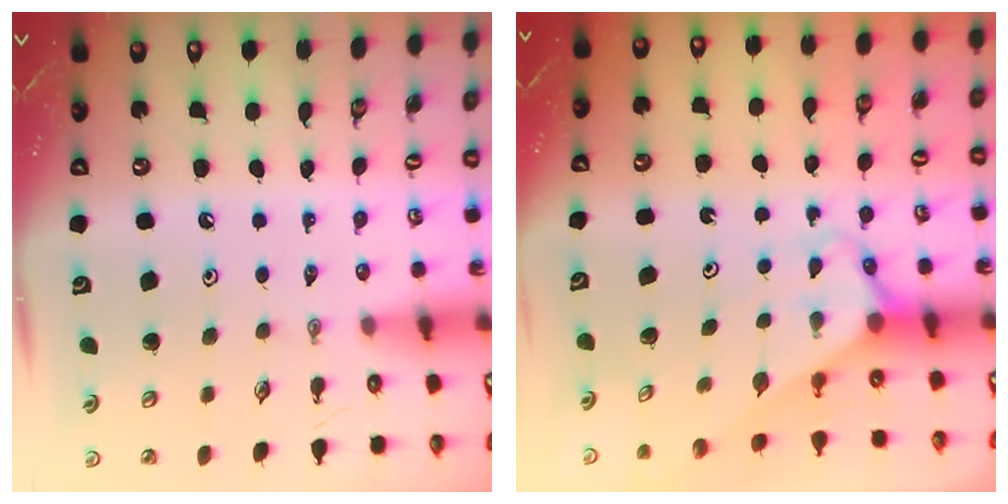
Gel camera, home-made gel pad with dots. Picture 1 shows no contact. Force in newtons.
{"total": 2.7, "press": 2.7, "slide": 0.1}